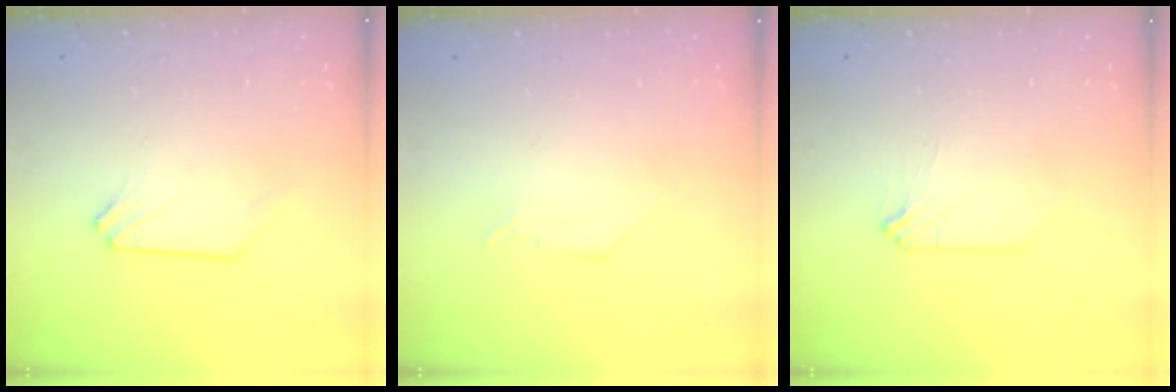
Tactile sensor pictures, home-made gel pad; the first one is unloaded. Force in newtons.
{"total": 0.0}
{"total": 1.1, "press": 1.1, "slide": 0.3}